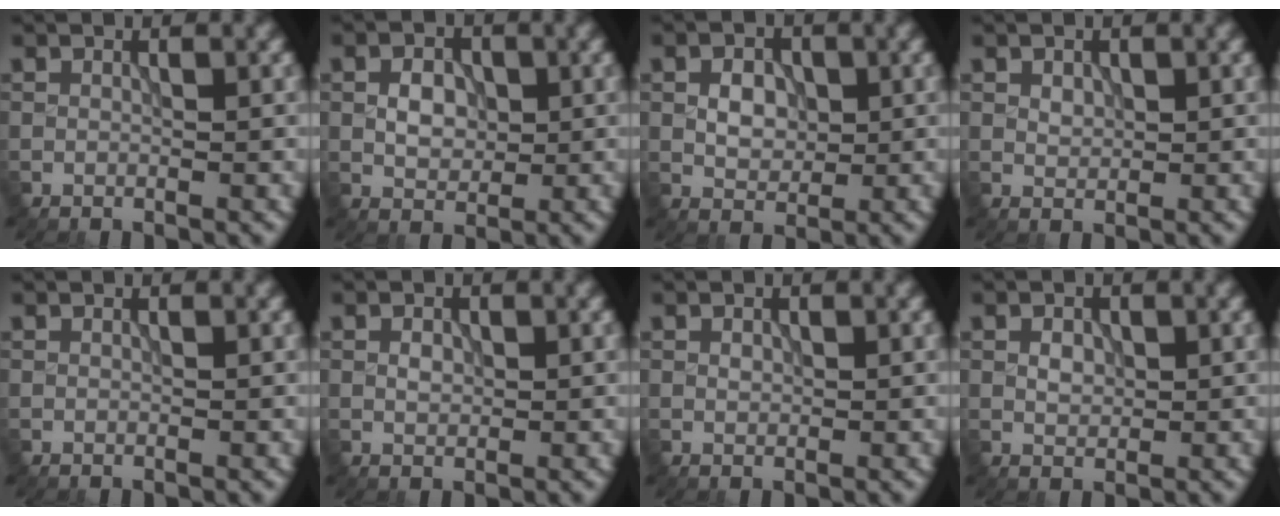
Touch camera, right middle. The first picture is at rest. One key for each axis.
{"total": 2.7, "fx": 0.1, "fy": 2.0, "fz": 1.8, "tx": -0.033, "ty": 0.002, "tz": -0.001}
{"total": 2.7, "fx": 0.2, "fy": 2.0, "fz": 1.8, "tx": -0.031, "ty": 0.000, "tz": 0.002}
{"total": 1.1, "fx": 0.4, "fy": 0.8, "fz": 0.6, "tx": -0.011, "ty": -0.001, "tz": 0.010}
{"total": 0.0}
{"total": 1.0, "fx": 0.1, "fy": 0.8, "fz": 0.7, "tx": -0.013, "ty": 0.000, "tz": 0.001}
{"total": 0.6, "fx": 0.1, "fy": 0.5, "fz": 0.3, "tx": -0.007, "ty": 0.000, "tz": 0.002}
{"total": 1.4, "fx": 0.2, "fy": 1.0, "fz": 0.9, "tx": -0.017, "ty": 0.000, "tz": 0.002}